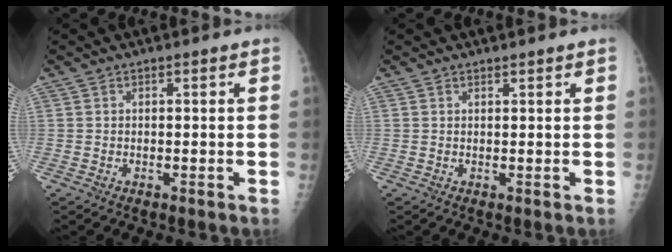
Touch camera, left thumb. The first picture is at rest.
{"total": 0.6, "force": [0.5, 0.2, 0.1], "torque": [-0.002, -0.005, 0.009]}